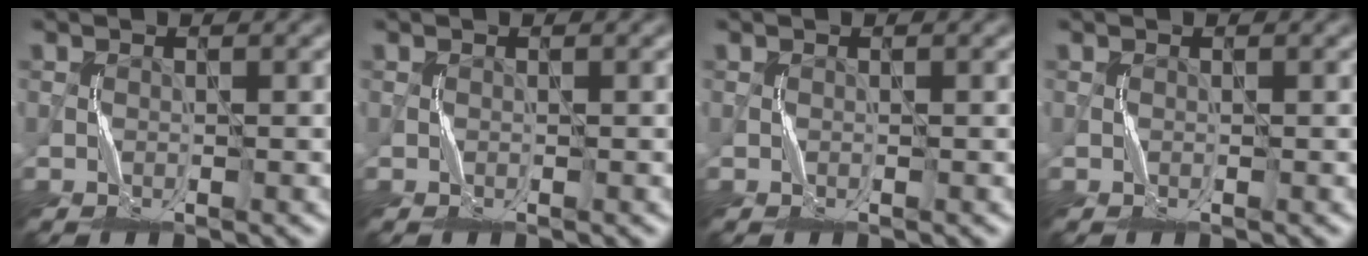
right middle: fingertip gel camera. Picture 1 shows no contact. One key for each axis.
{"total": 0.0}
{"total": 0.0}
{"total": 0.0}